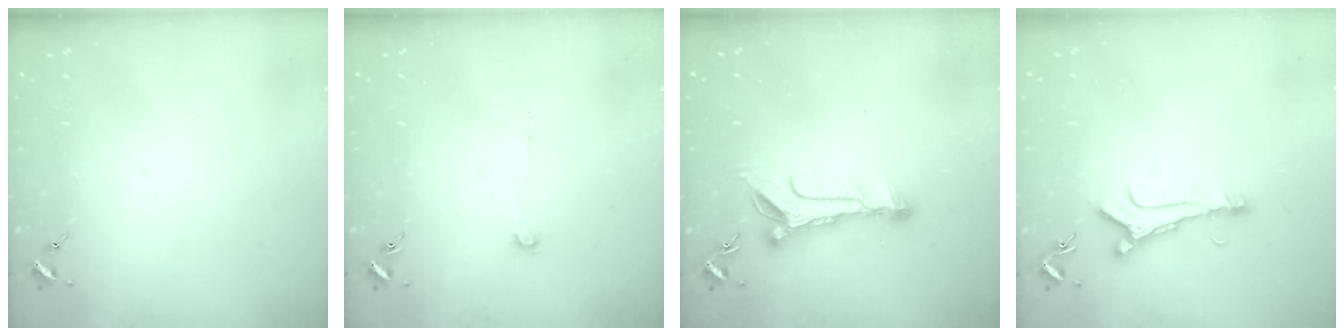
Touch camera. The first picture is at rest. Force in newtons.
{"total": 3.8, "press": 3.8, "slide": 0.3}
{"total": 11.4, "press": 11.4, "slide": 0.8}
{"total": 7.8, "press": 7.7, "slide": 0.6}